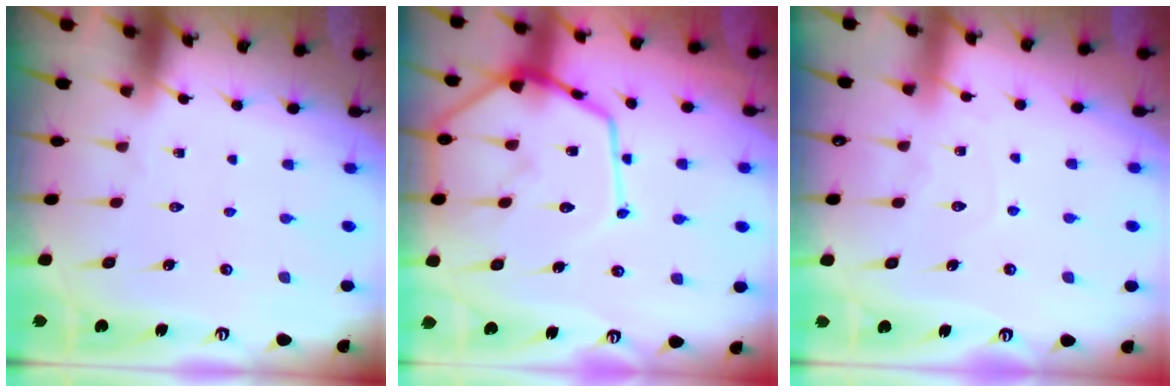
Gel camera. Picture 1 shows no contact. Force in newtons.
{"total": 18.9, "press": 18.9, "slide": 1.7}
{"total": 6.0, "press": 5.9, "slide": 0.7}